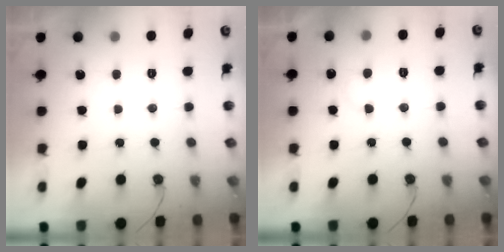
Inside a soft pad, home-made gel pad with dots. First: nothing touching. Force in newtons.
{"total": 6.9, "press": 6.9, "slide": 0.5}